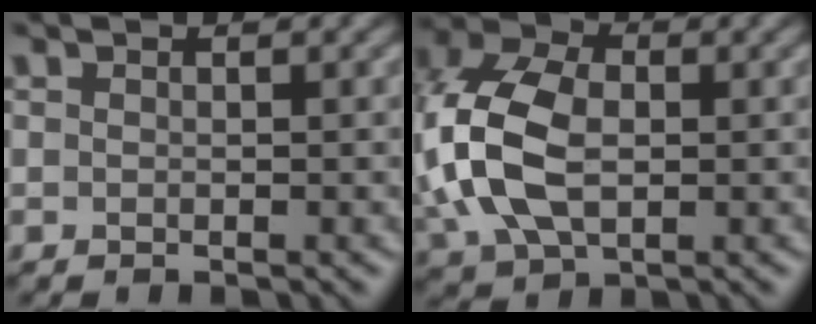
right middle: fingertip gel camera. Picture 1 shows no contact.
{"total": 10.0, "force": [-0.3, 6.7, 7.4], "torque": [-0.188, 0.012, -0.015]}